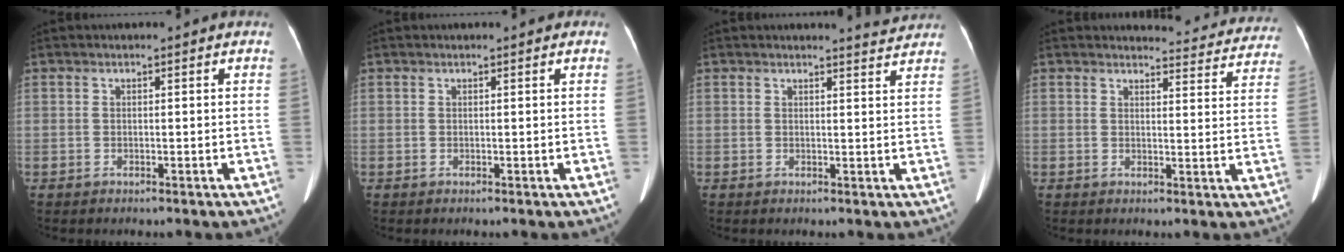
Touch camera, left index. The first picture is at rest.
{"total": 0.9, "force": [0.8, 0.3, 0.5], "torque": [-0.008, 0.006, 0.006]}
{"total": 2.5, "force": [2.5, -0.4, -0.1], "torque": [-0.007, -0.013, 0.026]}
{"total": 11.6, "force": [11.3, 2.1, 0.6], "torque": [0.025, -0.040, 0.099]}